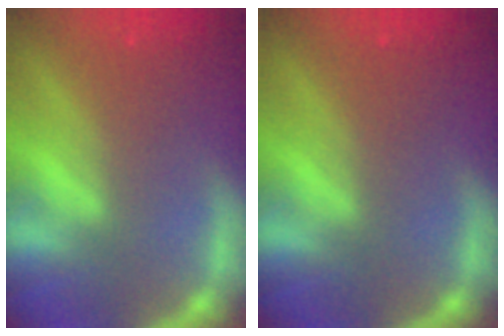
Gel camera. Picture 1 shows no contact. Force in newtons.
{"total": 0.0}